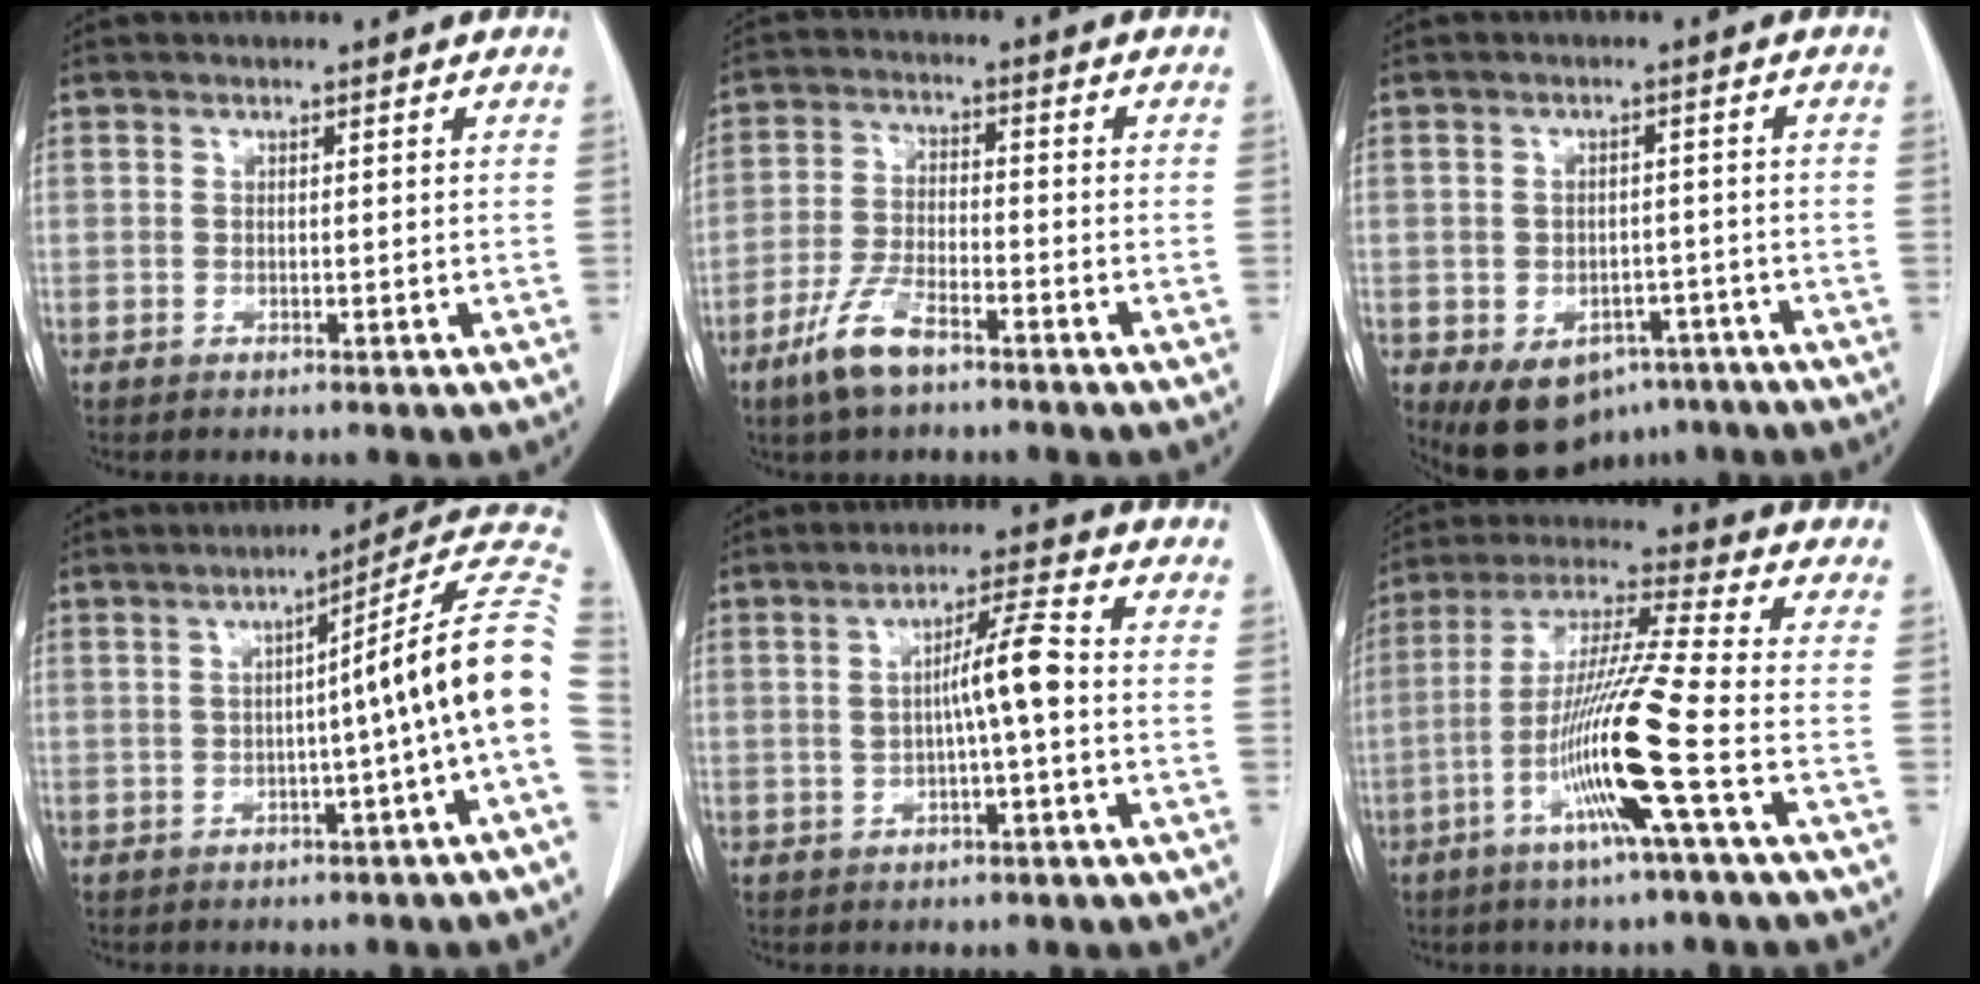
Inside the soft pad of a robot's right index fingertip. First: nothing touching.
{"total": 7.4, "force": [-5.0, 1.8, 5.0], "torque": [-0.111, -0.009, -0.097]}
{"total": 9.4, "force": [-5.8, 6.2, 4.0], "torque": [-0.055, 0.013, -0.075]}
{"total": 12.2, "force": [-1.1, -2.0, 12.0], "torque": [-0.135, 0.028, -0.027]}
{"total": 5.9, "force": [-0.2, 0.1, 5.9], "torque": [-0.096, 0.013, -0.004]}
{"total": 14.0, "force": [-5.0, -1.7, 13.0], "torque": [-0.255, -0.010, -0.102]}